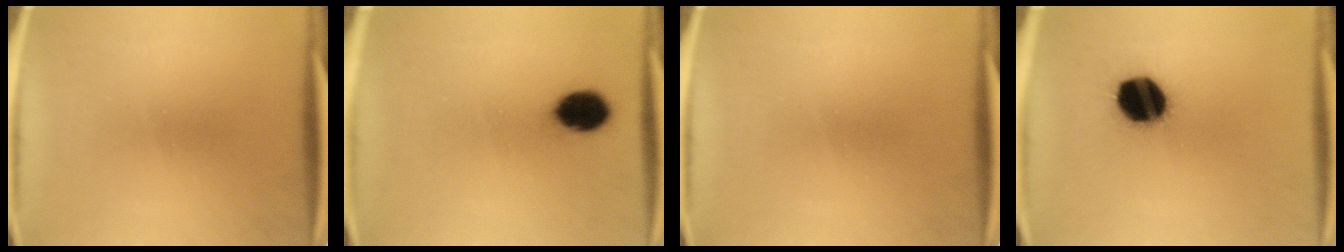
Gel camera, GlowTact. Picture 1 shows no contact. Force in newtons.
{"total": 7.9}
{"total": 0.0}
{"total": 14.6}